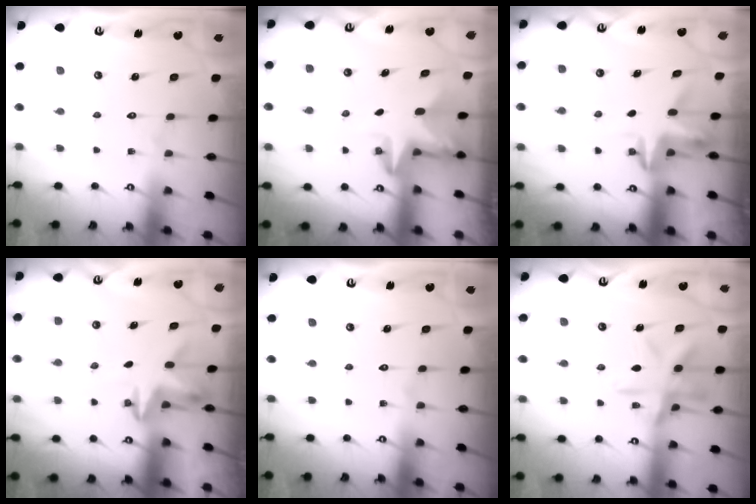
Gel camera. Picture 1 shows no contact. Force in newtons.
{"total": 2.9, "press": 2.9, "slide": 0.2}
{"total": 3.6, "press": 3.6, "slide": 0.2}
{"total": 3.3, "press": 3.3, "slide": 0.2}
{"total": 0.0}
{"total": 13.5, "press": 13.5, "slide": 1.0}